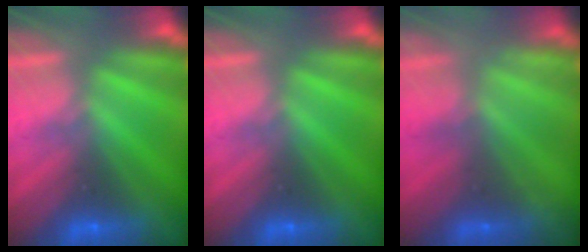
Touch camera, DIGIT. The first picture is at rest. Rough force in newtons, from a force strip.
{"total": 0.0}
{"total": 2.1}